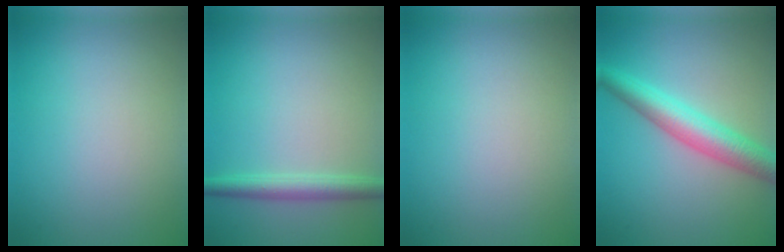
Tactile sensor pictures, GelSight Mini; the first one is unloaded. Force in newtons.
{"total": 2.7, "press": 2.7, "slide": 0.1}
{"total": 0.0}
{"total": 5.4, "press": 5.4, "slide": 0.1}